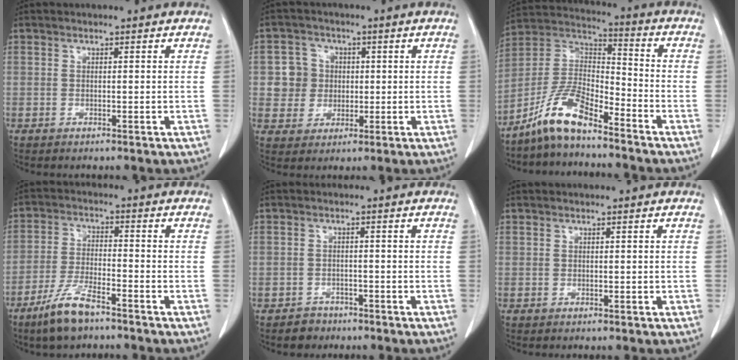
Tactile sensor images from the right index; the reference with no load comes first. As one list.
[{"total": 5.7, "force": [0.6, 5.6, 0.8], "torque": [-0.014, 0.018, 0.015]}, {"total": 10.1, "force": [-7.8, 2.2, 6.1], "torque": [-0.135, 0.016, -0.154]}, {"total": 7.7, "force": [-5.6, 1.6, 5.1], "torque": [-0.110, -0.012, -0.106]}, {"total": 2.5, "force": [-1.6, 1.9, -0.2], "torque": [0.001, 0.010, -0.028]}, {"total": 0.0}]